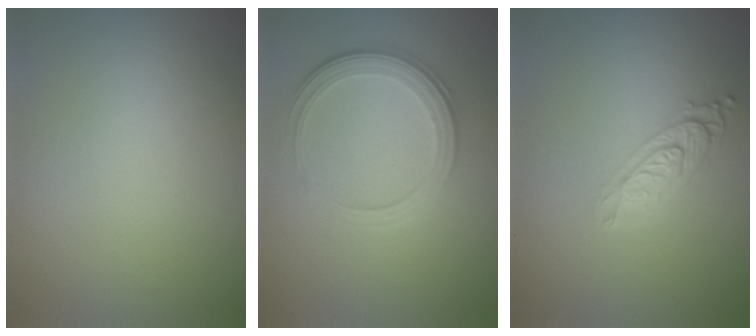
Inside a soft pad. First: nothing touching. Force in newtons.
{"total": 3.8, "press": 2.7, "slide": 2.7}
{"total": 3.1, "press": 2.2, "slide": 2.2}